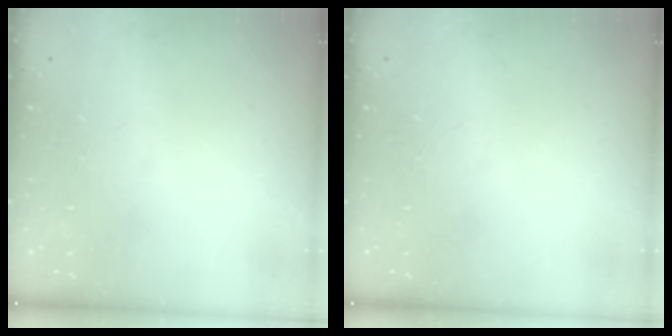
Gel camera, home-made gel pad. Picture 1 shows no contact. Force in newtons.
{"total": 0.0}